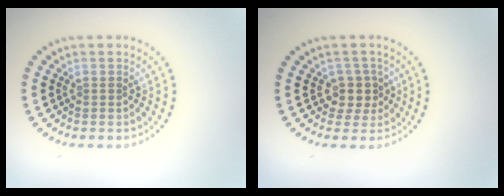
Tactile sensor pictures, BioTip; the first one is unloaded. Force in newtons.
{"total": 2.3, "press": 1.9, "slide": 1.3}